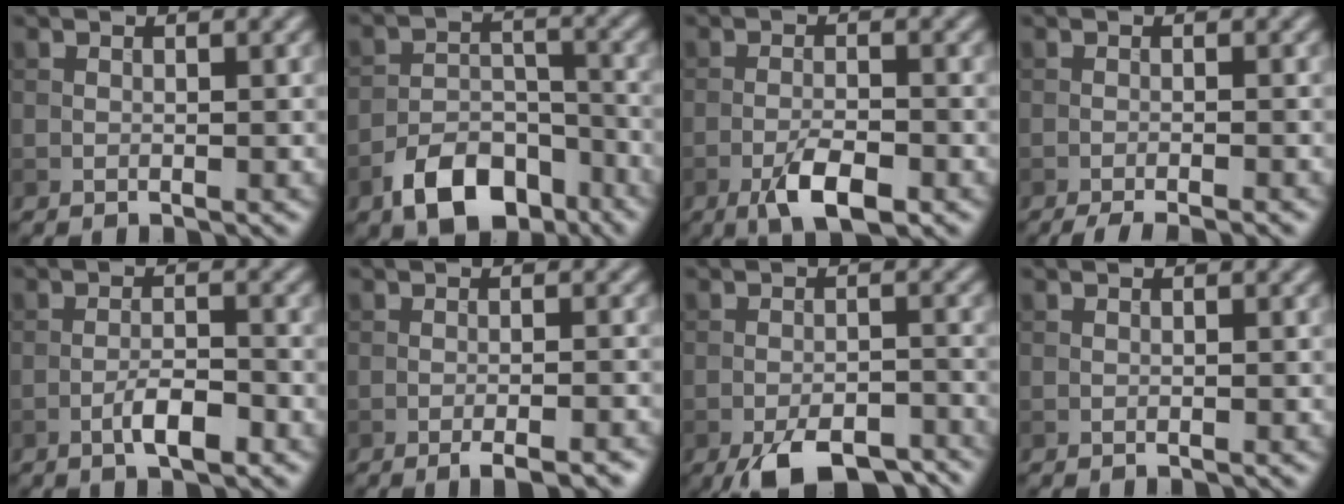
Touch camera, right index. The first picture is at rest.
{"total": 7.0, "force": [-4.6, 3.9, 3.6], "torque": [-0.057, -0.004, -0.080]}
{"total": 4.4, "force": [-2.4, 1.4, 3.4], "torque": [-0.065, -0.003, -0.043]}
{"total": 3.3, "force": [-2.5, 0.5, 2.1], "torque": [-0.030, 0.000, -0.045]}
{"total": 3.1, "force": [-1.6, 0.8, 2.5], "torque": [-0.045, 0.005, -0.031]}
{"total": 3.6, "force": [-2.4, 0.8, 2.6], "torque": [-0.037, 0.001, -0.034]}
{"total": 7.7, "force": [-5.6, 2.7, 4.6], "torque": [-0.065, -0.014, -0.083]}
{"total": 0.0}